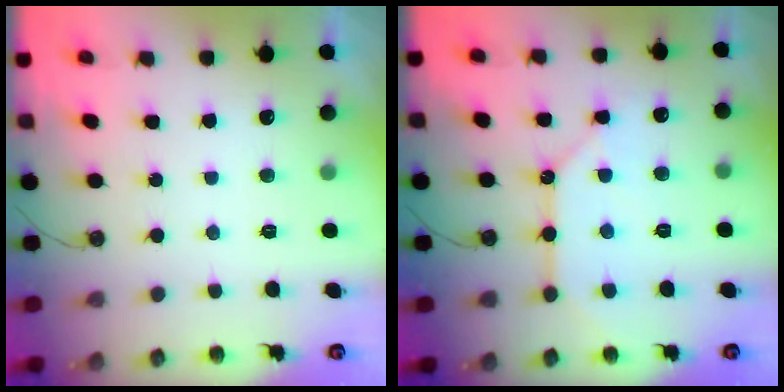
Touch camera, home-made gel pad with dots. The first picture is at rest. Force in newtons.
{"total": 10.9, "press": 10.8, "slide": 1.2}